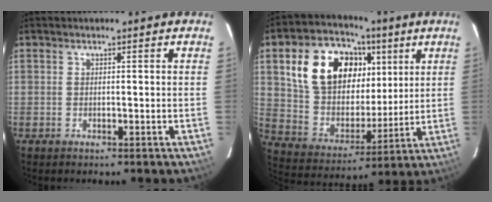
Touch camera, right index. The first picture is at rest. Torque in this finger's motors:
{"motor_torque": [1.68, 0.46, 0.64, 0.14]}